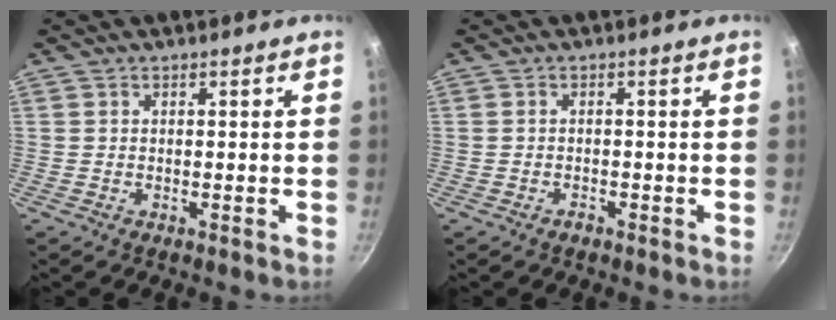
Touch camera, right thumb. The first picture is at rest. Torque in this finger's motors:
{"motor_torque": [-0.23, -0.16, -0.30, 0.14, 0.01]}